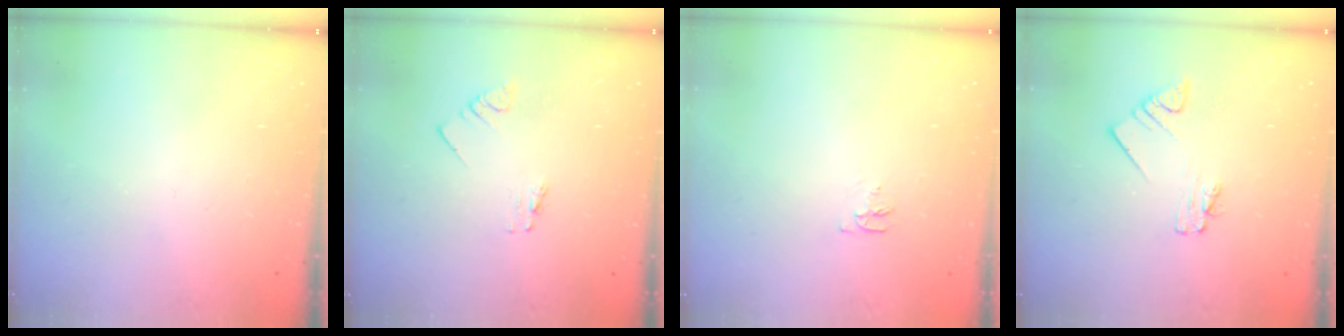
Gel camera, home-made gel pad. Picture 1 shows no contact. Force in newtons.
{"total": 0.7, "press": 0.7, "slide": 0.1}
{"total": 4.0, "press": 3.9, "slide": 0.4}
{"total": 2.0, "press": 2.0, "slide": 0.3}